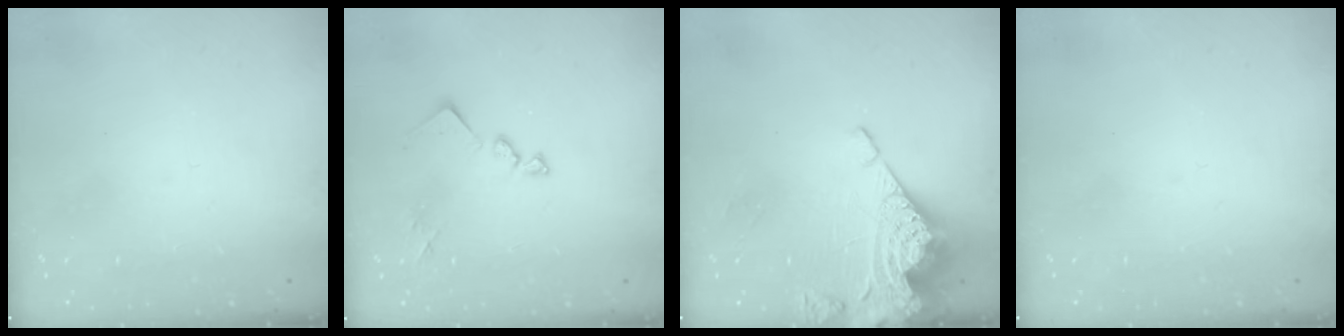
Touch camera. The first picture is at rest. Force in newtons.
{"total": 10.9, "press": 10.9, "slide": 0.5}
{"total": 13.0, "press": 12.9, "slide": 1.4}
{"total": 0.0}